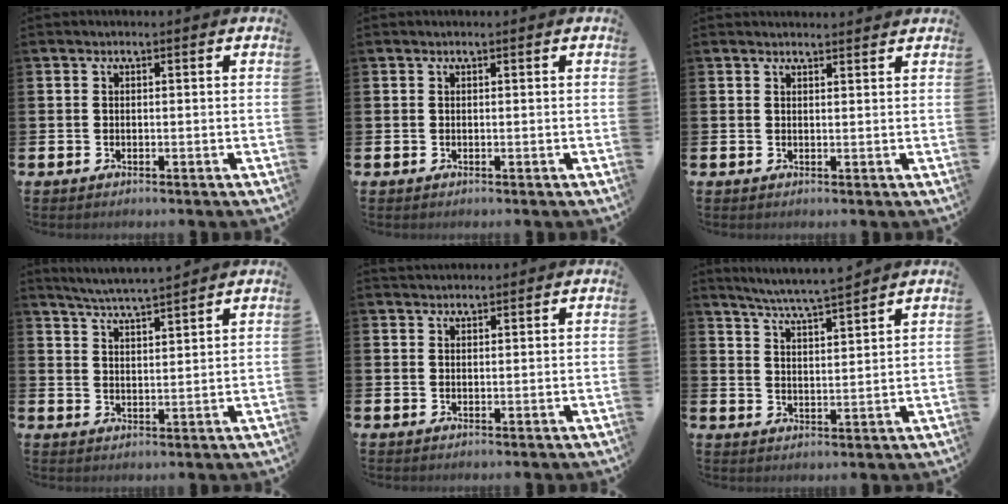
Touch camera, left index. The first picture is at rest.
{"total": 0.0}
{"total": 1.7, "force": [1.7, 0.1, 0.0], "torque": [0.009, -0.009, 0.029]}
{"total": 4.8, "force": [4.8, -0.5, 0.8], "torque": [-0.033, -0.026, 0.084]}
{"total": 1.7, "force": [1.7, 0.4, 0.0], "torque": [0.008, -0.006, 0.029]}
{"total": 5.8, "force": [5.6, -0.7, 1.3], "torque": [-0.046, -0.034, 0.098]}